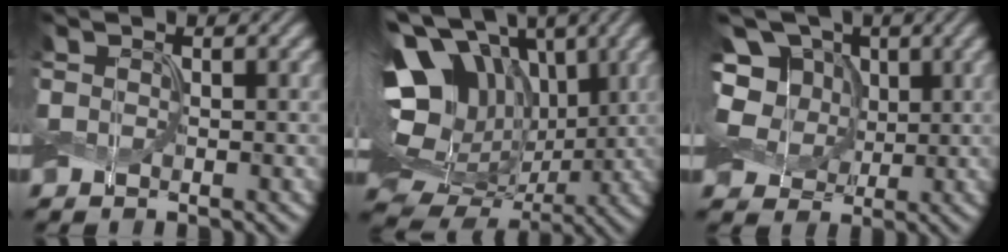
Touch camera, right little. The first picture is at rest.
{"total": 17.3, "force": [3.0, 12.4, 11.7], "torque": [-0.224, 0.010, 0.073]}
{"total": 9.5, "force": [1.3, 8.2, 4.7], "torque": [-0.110, 0.026, 0.006]}